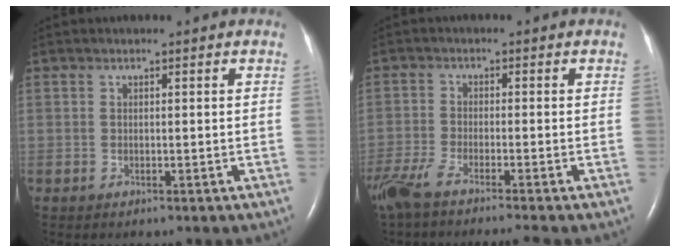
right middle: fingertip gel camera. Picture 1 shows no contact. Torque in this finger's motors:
{"motor_torque": [0.73, -0.69, 0.10, 0.05]}